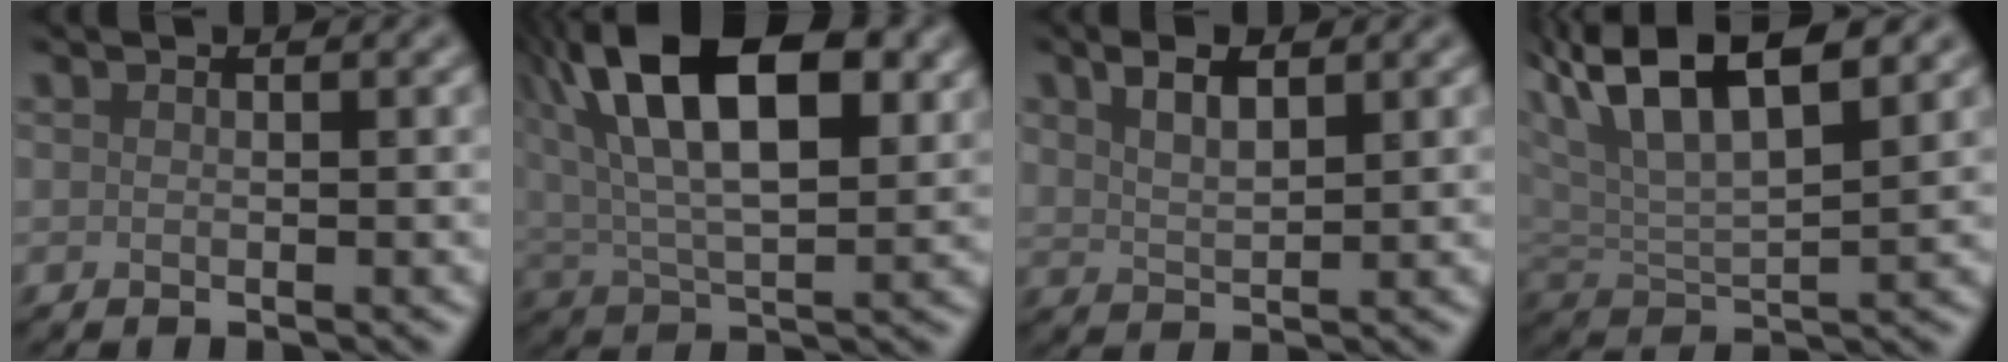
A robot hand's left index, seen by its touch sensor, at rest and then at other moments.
{"total": 15.6, "force": [6.3, 7.5, 12.1], "torque": [-0.195, 0.030, 0.093]}
{"total": 3.1, "force": [1.9, 1.3, 2.0], "torque": [-0.044, 0.002, 0.037]}
{"total": 8.1, "force": [4.9, 3.0, 5.8], "torque": [-0.107, 0.019, 0.084]}